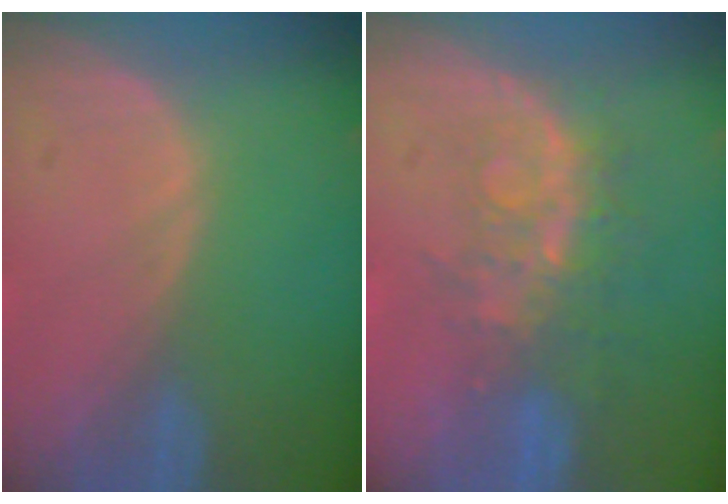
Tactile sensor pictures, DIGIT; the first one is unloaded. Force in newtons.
{"total": 8.5, "press": 7.0, "slide": 4.7}